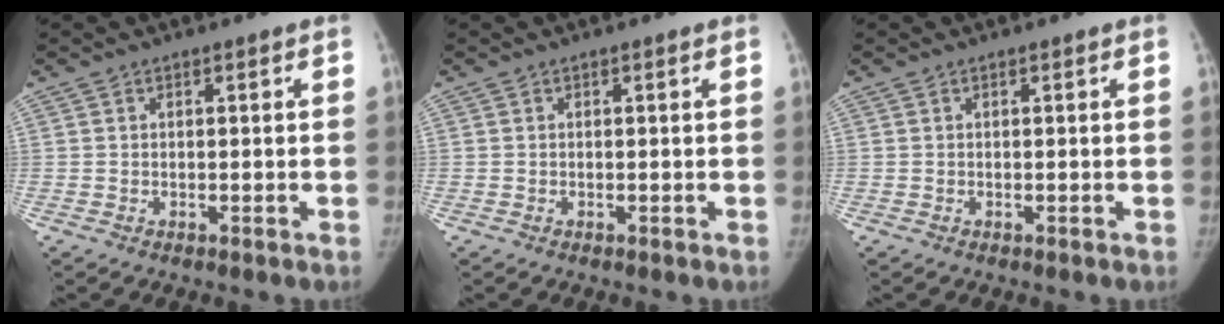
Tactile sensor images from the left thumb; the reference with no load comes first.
{"total": 0.0}
{"total": 0.0}